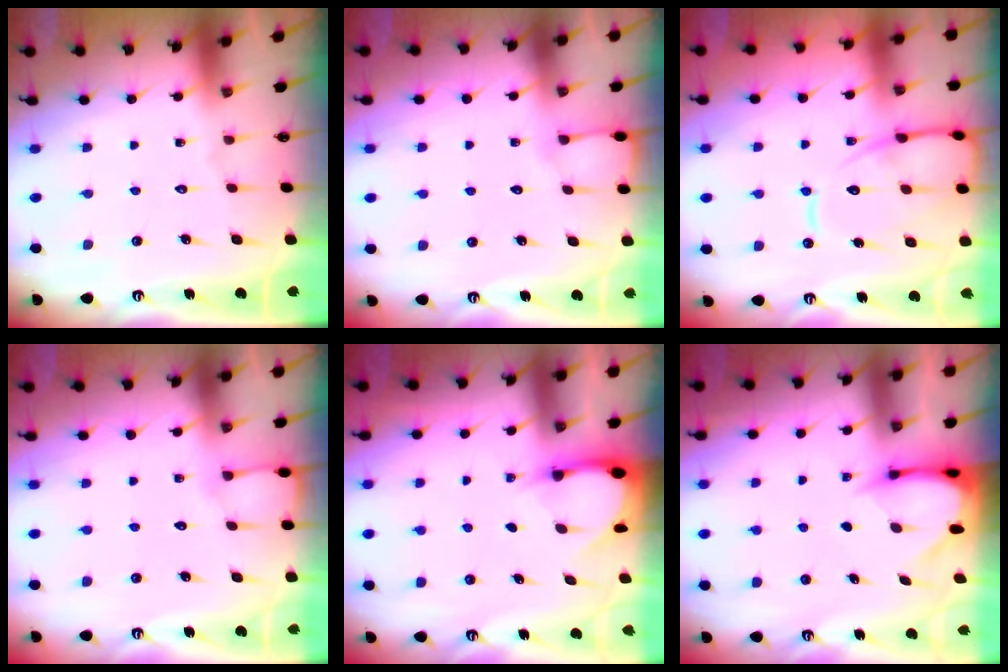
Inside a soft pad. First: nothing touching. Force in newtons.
{"total": 2.9, "press": 2.9, "slide": 0.5}
{"total": 12.3, "press": 12.2, "slide": 1.5}
{"total": 2.9, "press": 2.9, "slide": 0.5}
{"total": 2.9, "press": 2.9, "slide": 0.3}
{"total": 3.5, "press": 3.5, "slide": 0.3}